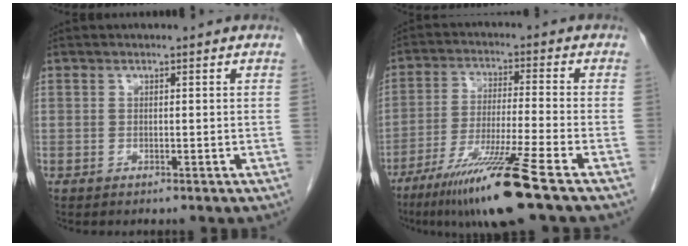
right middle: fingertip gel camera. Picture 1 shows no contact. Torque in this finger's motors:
{"motor_torque": [1.20, -0.94, 0.36, 0.20]}